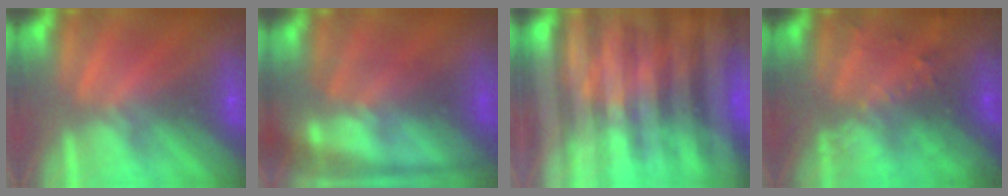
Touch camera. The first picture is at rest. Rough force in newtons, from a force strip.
{"total": 7.2}
{"total": 8.7}
{"total": 7.4}